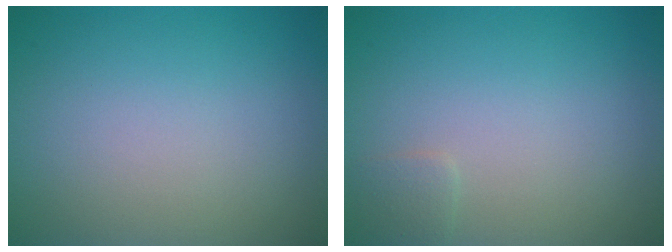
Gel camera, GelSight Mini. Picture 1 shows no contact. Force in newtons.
{"total": 0.9, "press": 0.9, "slide": 0.1}